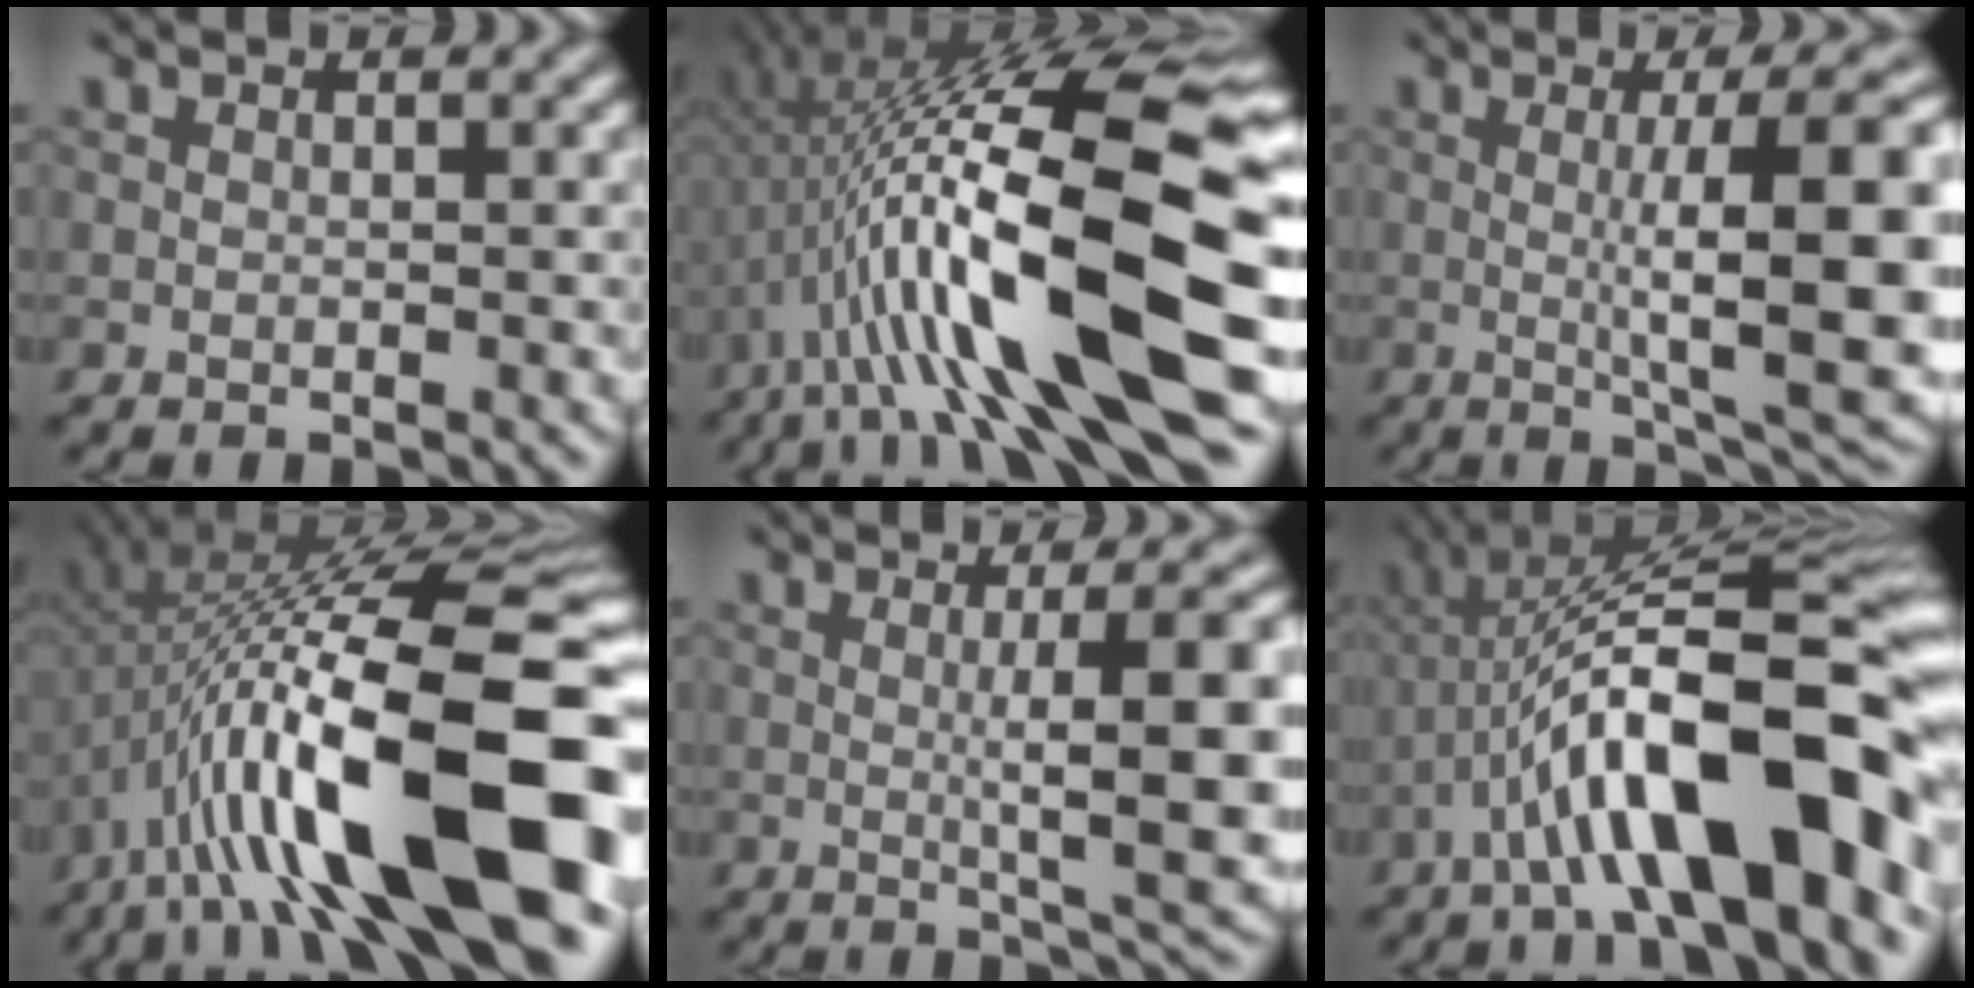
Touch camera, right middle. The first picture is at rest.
{"total": 15.5, "force": [-2.2, 3.8, 14.8], "torque": [-0.238, 0.043, -0.033]}
{"total": 11.0, "force": [-0.2, 2.0, 10.8], "torque": [-0.143, 0.008, 0.007]}
{"total": 17.8, "force": [-5.1, 5.2, 16.3], "torque": [-0.272, 0.046, -0.082]}
{"total": 8.9, "force": [-0.1, 1.6, 8.7], "torque": [-0.115, 0.010, 0.005]}
{"total": 13.1, "force": [-4.3, 3.4, 12.0], "torque": [-0.193, 0.029, -0.057]}